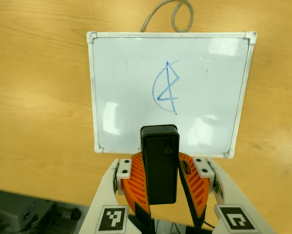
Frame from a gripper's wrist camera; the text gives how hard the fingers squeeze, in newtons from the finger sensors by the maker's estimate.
{"total": 7.4, "left": 7.9, "right": 7.0}